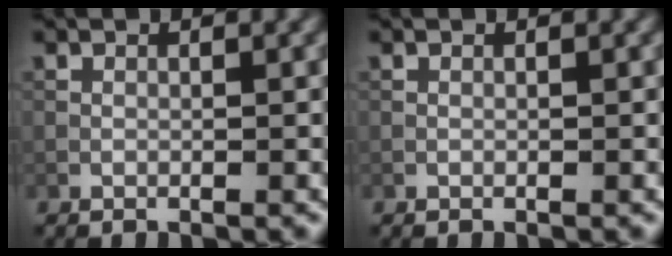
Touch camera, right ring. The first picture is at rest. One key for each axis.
{"total": 0.0}